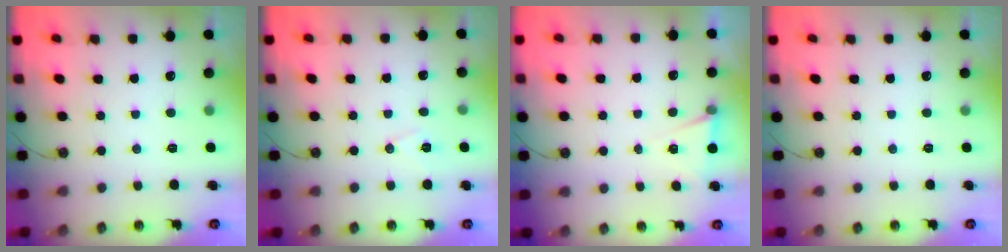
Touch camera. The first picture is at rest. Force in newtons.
{"total": 6.8, "press": 5.1, "slide": 4.5}
{"total": 4.9, "press": 2.0, "slide": 4.4}
{"total": 0.0}